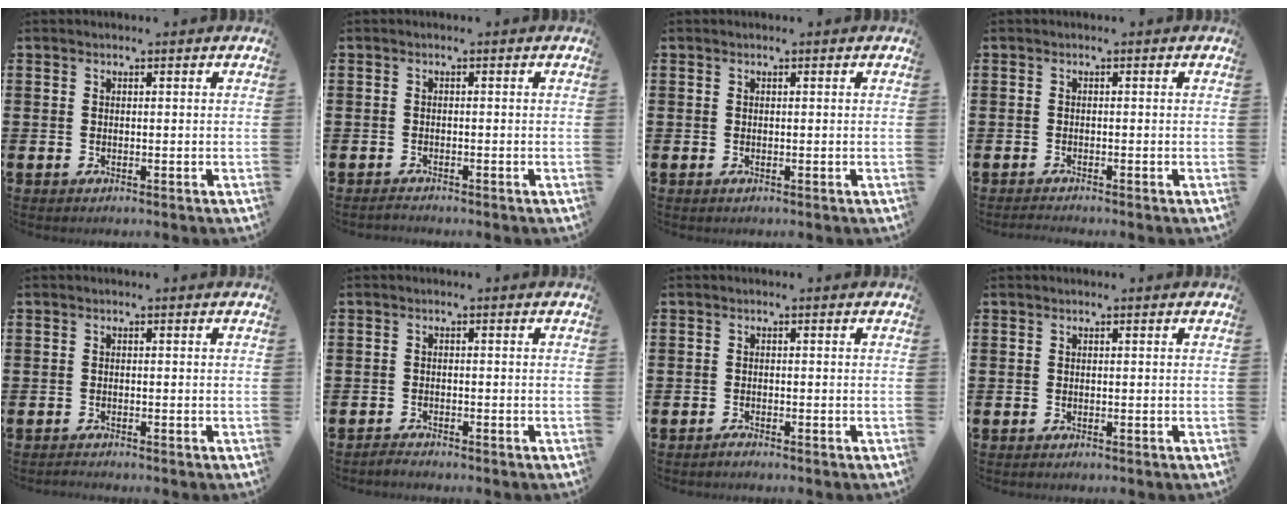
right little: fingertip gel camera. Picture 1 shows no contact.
{"total": 0.7, "force": [-0.6, 0.1, 0.2], "torque": [-0.005, -0.002, -0.013]}
{"total": 0.0}
{"total": 0.6, "force": [-0.6, 0.0, 0.2], "torque": [-0.004, -0.002, -0.012]}
{"total": 0.5, "force": [-0.5, 0.0, 0.0], "torque": [-0.001, -0.002, -0.011]}
{"total": 1.0, "force": [-1.0, 0.0, 0.0], "torque": [-0.003, -0.002, -0.021]}
{"total": 0.0}
{"total": 0.0}